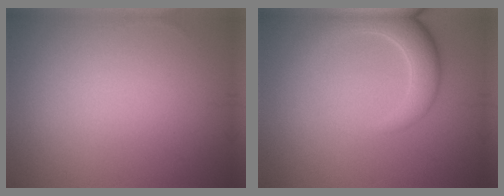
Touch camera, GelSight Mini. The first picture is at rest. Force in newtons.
{"total": 4.6, "press": 4.6, "slide": 0.4}